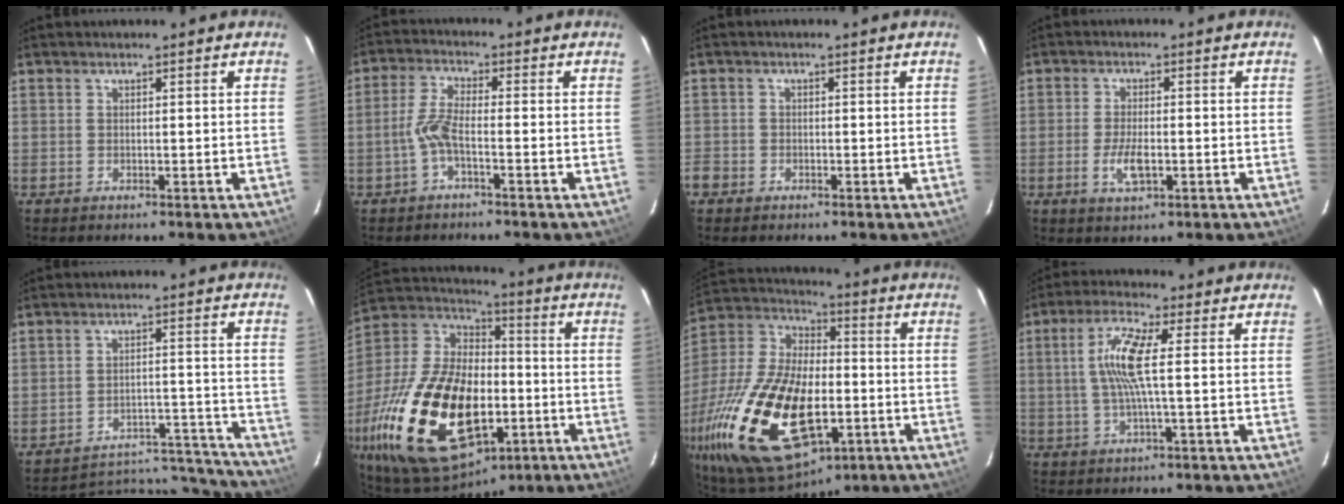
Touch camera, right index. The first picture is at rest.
{"total": 4.2, "force": [-1.8, 0.8, 3.8], "torque": [-0.090, 0.008, -0.039]}
{"total": 2.5, "force": [-1.5, 1.9, 0.4], "torque": [-0.013, 0.001, -0.029]}
{"total": 4.9, "force": [-1.4, 1.9, 4.3], "torque": [-0.094, -0.006, -0.026]}
{"total": 18.5, "force": [-17.9, 3.9, 2.9], "torque": [-0.040, 0.039, -0.226]}
{"total": 32.1, "force": [-10.7, 18.1, 24.2], "torque": [-0.510, -0.018, -0.166]}
{"total": 30.8, "force": [-10.8, 15.7, 24.2], "torque": [-0.514, -0.038, -0.175]}
{"total": 8.3, "force": [0.7, 0.8, 8.2], "torque": [-0.166, 0.009, 0.011]}